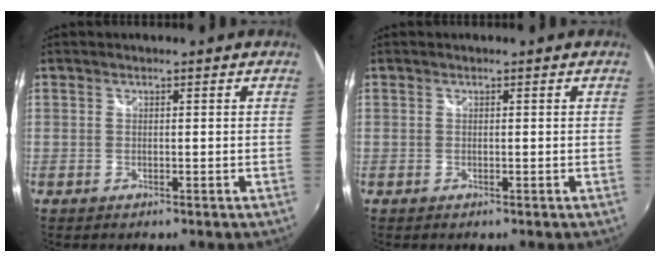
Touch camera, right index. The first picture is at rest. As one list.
[{"total": 0.0}]